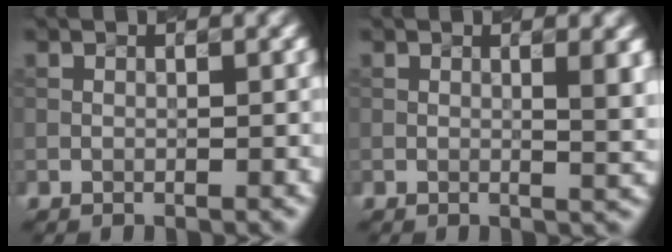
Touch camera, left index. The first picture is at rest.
{"total": 3.3, "force": [0.7, 1.0, 3.0], "torque": [-0.028, 0.002, 0.015]}